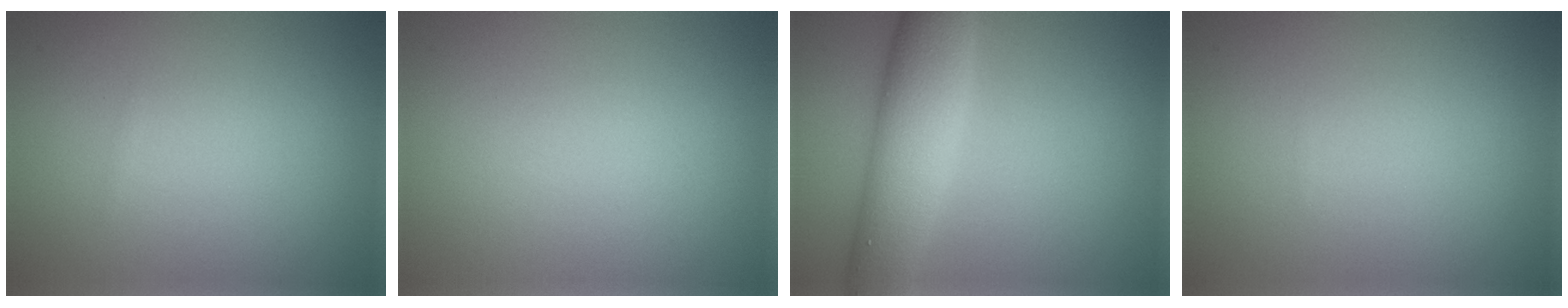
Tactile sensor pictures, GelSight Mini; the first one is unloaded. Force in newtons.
{"total": 0.0}
{"total": 7.0, "press": 7.0, "slide": 0.4}
{"total": 0.0}